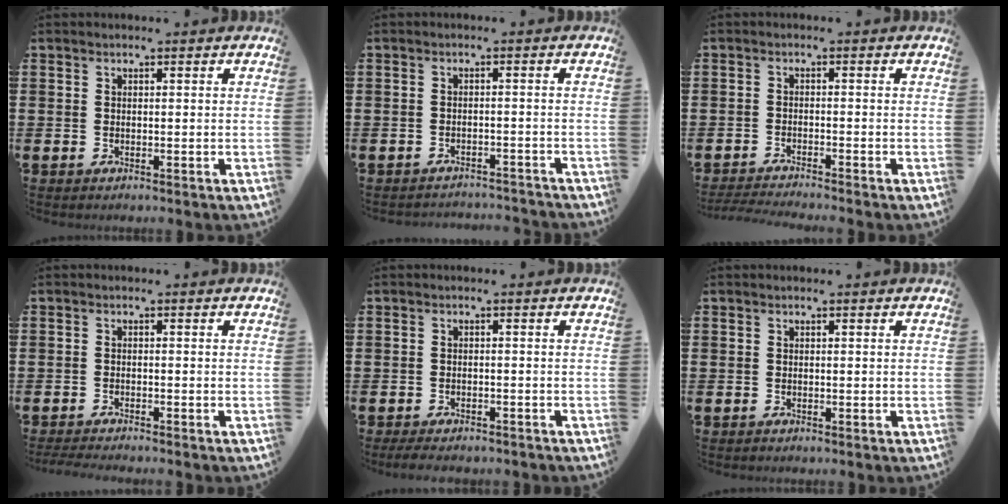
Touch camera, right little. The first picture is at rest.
{"total": 1.6, "force": [-1.6, -0.1, -0.1], "torque": [-0.003, 0.003, -0.035]}
{"total": 1.7, "force": [-1.6, -0.2, 0.4], "torque": [-0.005, 0.002, -0.032]}
{"total": 1.1, "force": [-1.1, -0.1, 0.3], "torque": [-0.005, 0.000, -0.022]}
{"total": 1.5, "force": [-1.4, 0.3, 0.6], "torque": [-0.012, 0.003, -0.029]}
{"total": 0.0}